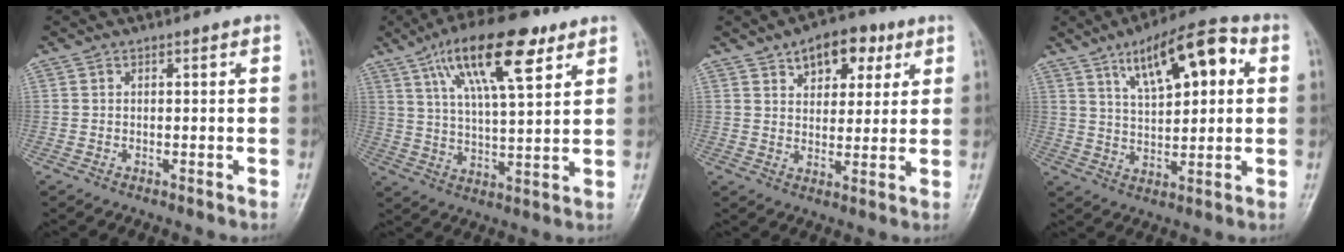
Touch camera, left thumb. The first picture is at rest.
{"total": 16.6, "force": [8.7, 5.4, 13.0], "torque": [-0.202, -0.018, 0.150]}
{"total": 9.3, "force": [4.8, 5.6, 5.7], "torque": [-0.044, -0.014, 0.067]}
{"total": 14.1, "force": [5.5, 5.5, 11.8], "torque": [-0.158, 0.000, 0.084]}